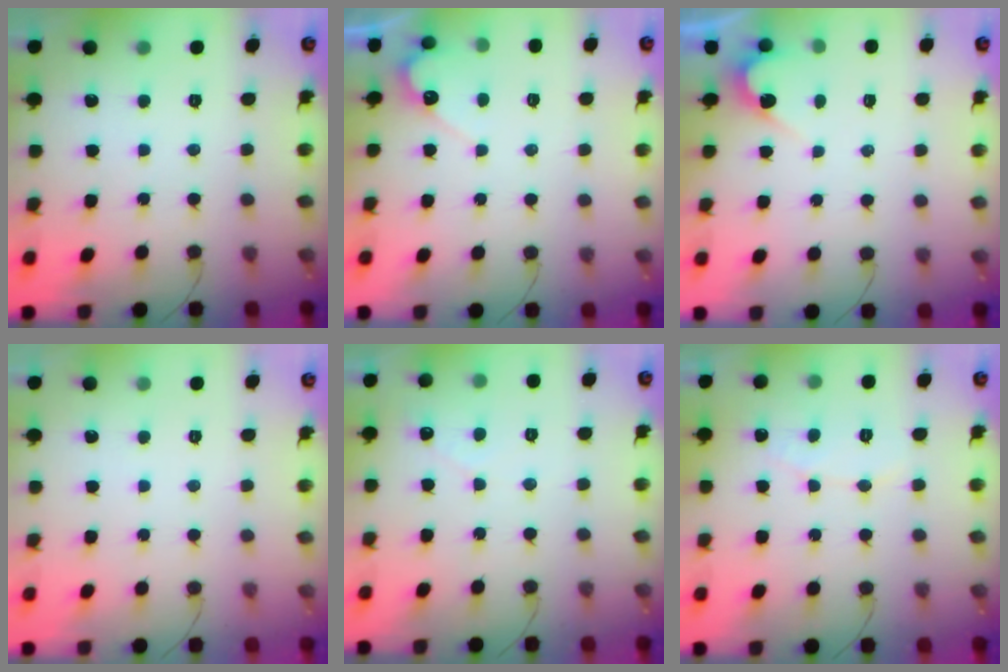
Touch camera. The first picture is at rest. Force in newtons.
{"total": 5.1, "press": 5.1, "slide": 0.4}
{"total": 2.8, "press": 2.8, "slide": 0.2}
{"total": 0.0}
{"total": 1.6, "press": 1.6, "slide": 0.1}
{"total": 5.7, "press": 5.7, "slide": 0.3}